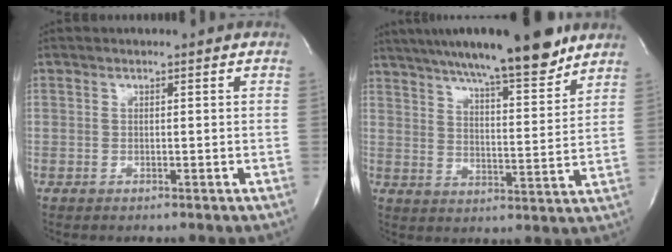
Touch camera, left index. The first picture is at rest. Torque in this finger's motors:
{"motor_torque": [0.16, -0.17, 0.47, 0.10]}